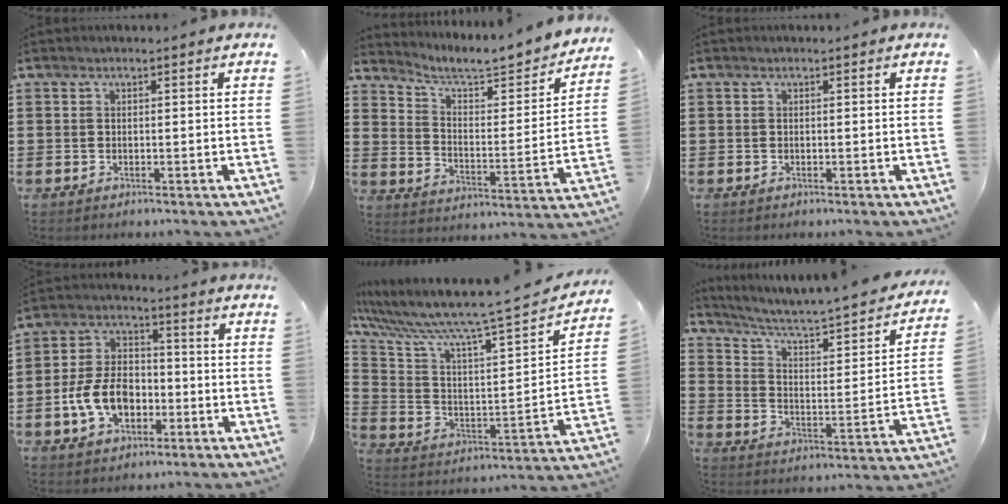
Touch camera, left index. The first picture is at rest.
{"total": 5.5, "force": [4.9, 0.6, 2.4], "torque": [-0.072, -0.040, 0.078]}
{"total": 0.0}
{"total": 9.3, "force": [-3.0, 6.1, 6.4], "torque": [-0.151, 0.009, -0.061]}
{"total": 8.5, "force": [7.2, -0.1, 4.4], "torque": [-0.120, -0.068, 0.108]}
{"total": 3.5, "force": [2.7, 0.8, 2.1], "torque": [-0.061, -0.036, 0.031]}